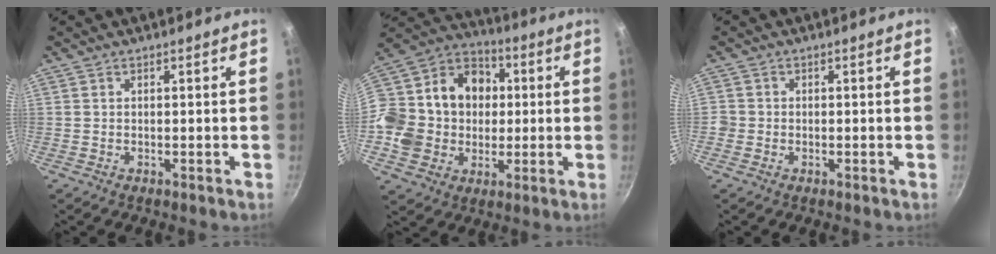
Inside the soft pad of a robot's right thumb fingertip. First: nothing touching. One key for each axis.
{"total": 22.9, "fx": 0.8, "fy": 19.6, "fz": 11.8, "tx": -0.212, "ty": 0.047, "tz": 0.016}
{"total": 1.6, "fx": -0.6, "fy": 1.5, "fz": 0.3, "tx": -0.002, "ty": 0.003, "tz": -0.013}